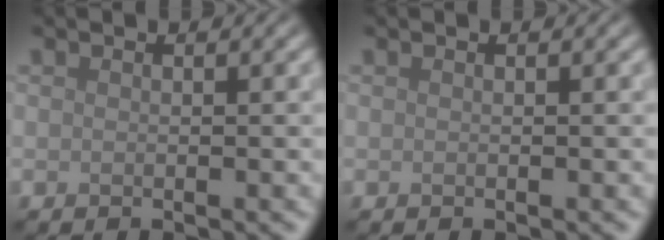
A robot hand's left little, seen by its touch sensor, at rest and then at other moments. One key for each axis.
{"total": 0.0}